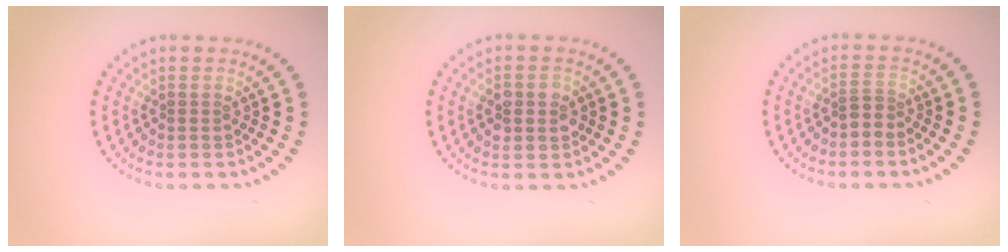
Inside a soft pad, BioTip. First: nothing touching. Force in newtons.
{"total": 2.8, "press": 2.8, "slide": 0.3}
{"total": 1.2, "press": 0.7, "slide": 0.9}